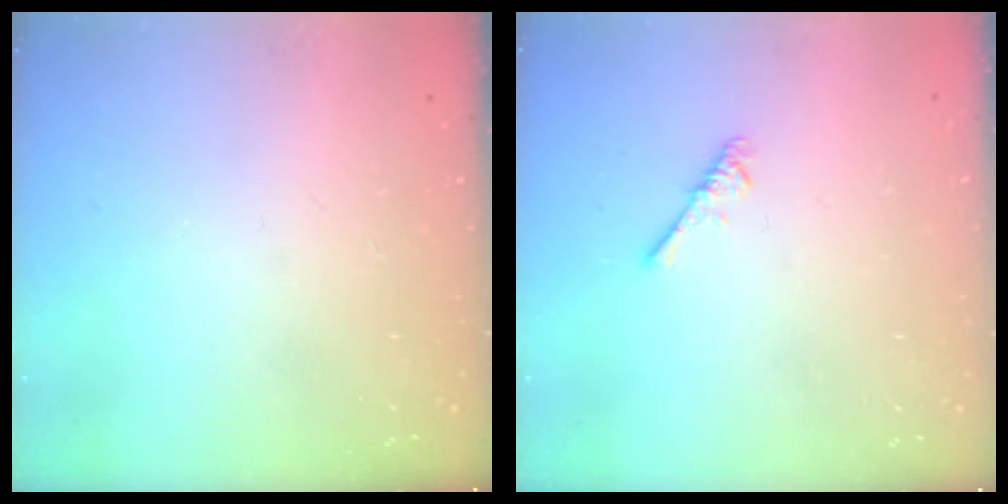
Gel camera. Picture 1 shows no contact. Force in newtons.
{"total": 2.6, "press": 2.5, "slide": 0.5}